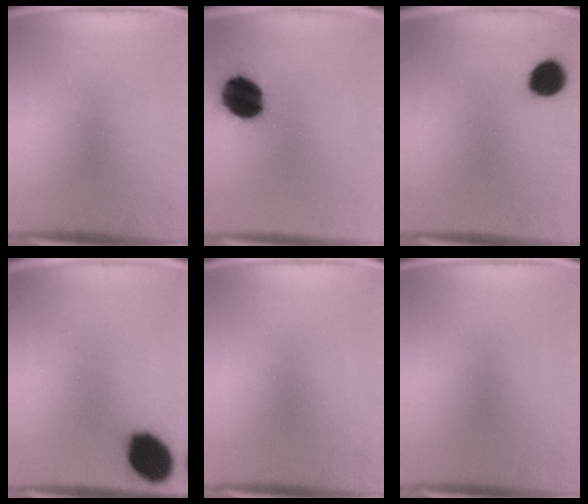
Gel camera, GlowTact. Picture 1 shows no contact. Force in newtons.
{"total": 16.6}
{"total": 6.4}
{"total": 13.3}
{"total": 0.0}
{"total": 0.0}